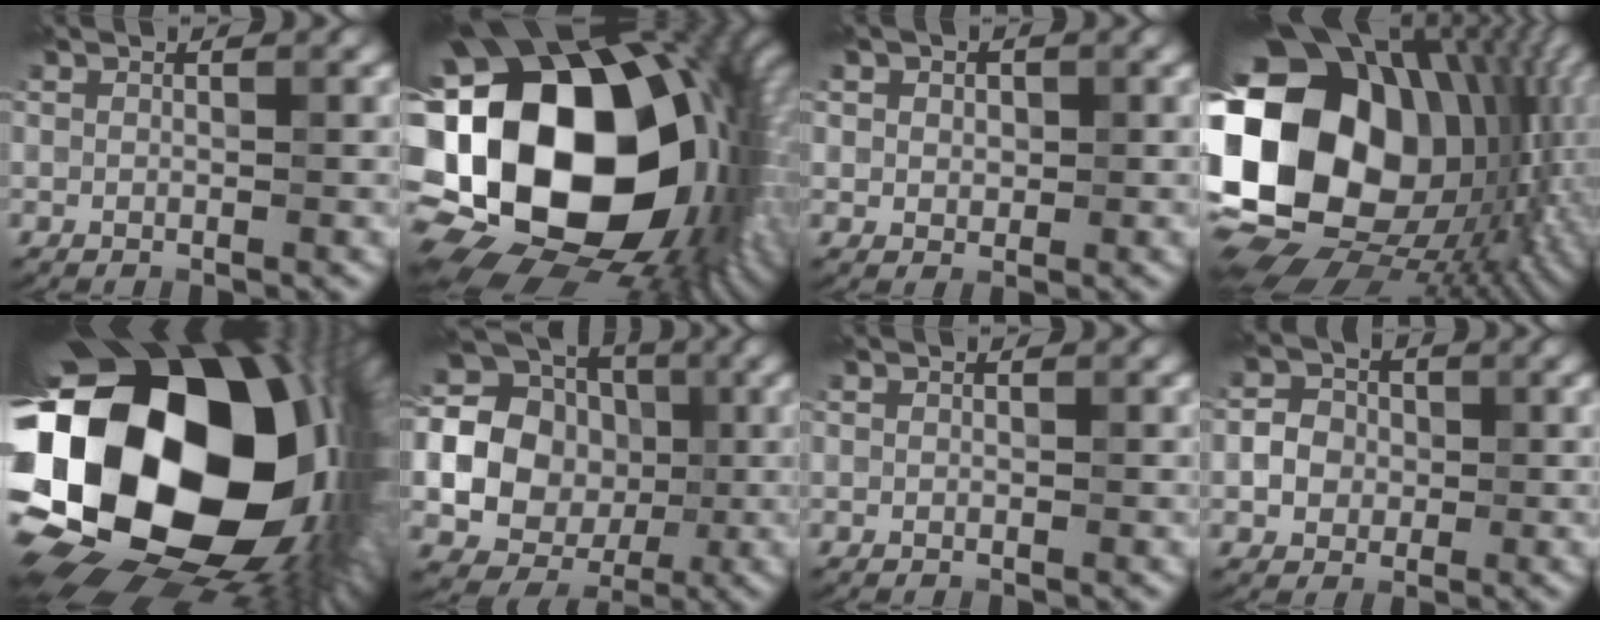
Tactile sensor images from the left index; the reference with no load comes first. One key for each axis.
{"total": 23.5, "fx": 1.2, "fy": 16.7, "fz": 16.6, "tx": -0.316, "ty": -0.025, "tz": 0.011}
{"total": 1.7, "fx": 0.7, "fy": 1.5, "fz": 0.5, "tx": -0.001, "ty": 0.006, "tz": 0.007}
{"total": 22.7, "fx": -0.3, "fy": 17.1, "fz": 15.0, "tx": -0.308, "ty": -0.037, "tz": 0.003}
{"total": 23.6, "fx": -1.4, "fy": 16.4, "fz": 16.9, "tx": -0.330, "ty": -0.060, "tz": -0.024}
{"total": 21.3, "fx": 0.8, "fy": 19.9, "fz": 7.5, "tx": -0.167, "ty": 0.008, "tz": -0.025}
{"total": 0.0}
{"total": 2.7, "fx": -0.3, "fy": 2.5, "fz": 1.0, "tx": -0.013, "ty": 0.002, "tz": -0.009}